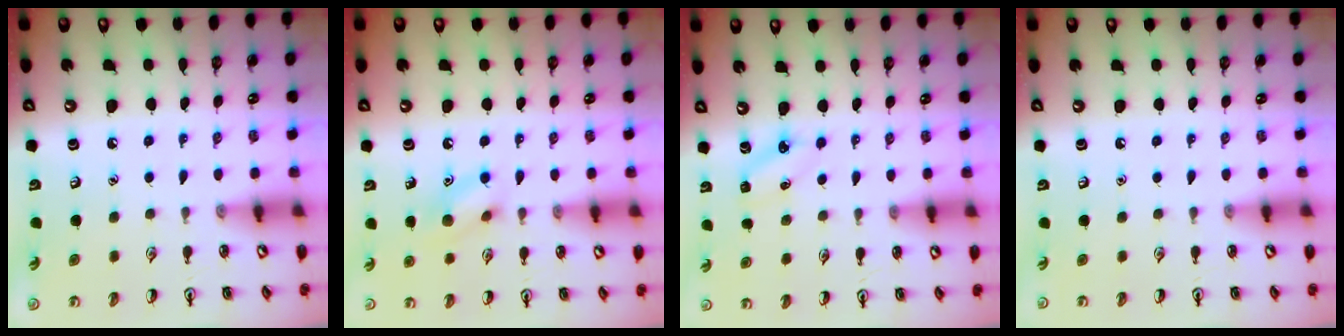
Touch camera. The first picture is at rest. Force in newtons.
{"total": 9.2, "press": 9.2, "slide": 1.2}
{"total": 4.2, "press": 4.0, "slide": 1.2}
{"total": 0.0}